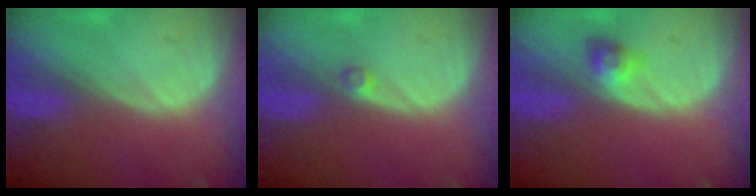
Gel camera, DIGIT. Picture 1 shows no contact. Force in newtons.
{"total": 1.1, "press": 1.0, "slide": 0.6}
{"total": 3.0, "press": 2.7, "slide": 1.3}